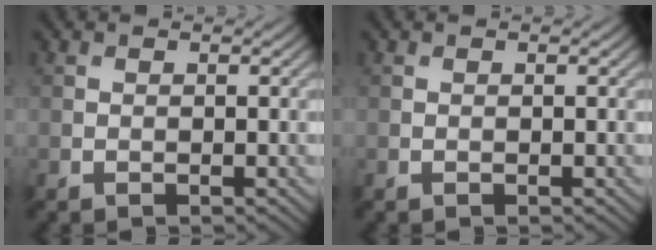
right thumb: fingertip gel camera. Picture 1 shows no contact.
{"total": 0.0}